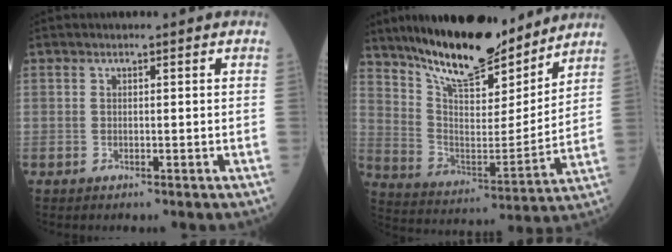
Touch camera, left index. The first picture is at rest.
{"total": 18.9, "force": [15.9, 4.8, 9.1], "torque": [-0.159, -0.014, 0.275]}